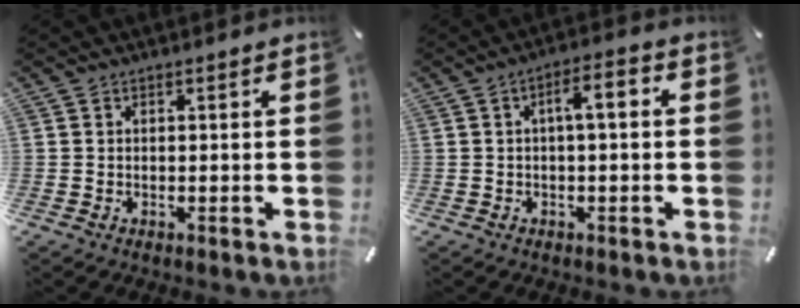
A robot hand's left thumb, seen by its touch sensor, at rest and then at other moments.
{"total": 5.4, "force": [0.2, 1.8, 5.1], "torque": [-0.081, 0.011, -0.004]}